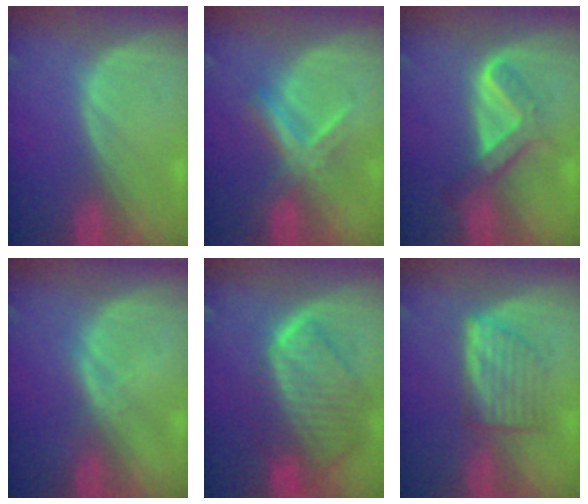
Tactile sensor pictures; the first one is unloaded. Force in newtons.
{"total": 5.5, "press": 5.5, "slide": 1.0}
{"total": 5.8, "press": 5.2, "slide": 2.5}
{"total": 1.3, "press": 1.3, "slide": 0.1}
{"total": 10.1, "press": 8.8, "slide": 5.1}
{"total": 5.5, "press": 5.5, "slide": 0.4}